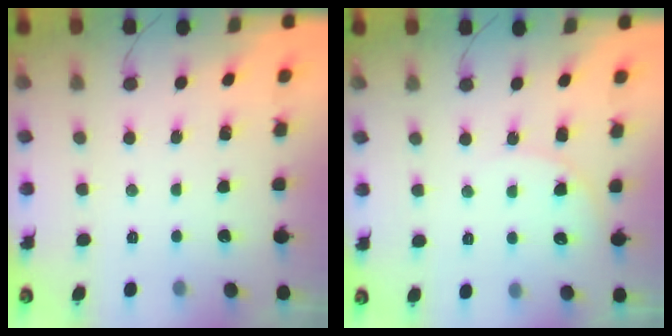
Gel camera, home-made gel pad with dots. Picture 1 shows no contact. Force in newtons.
{"total": 7.3, "press": 7.3, "slide": 0.4}